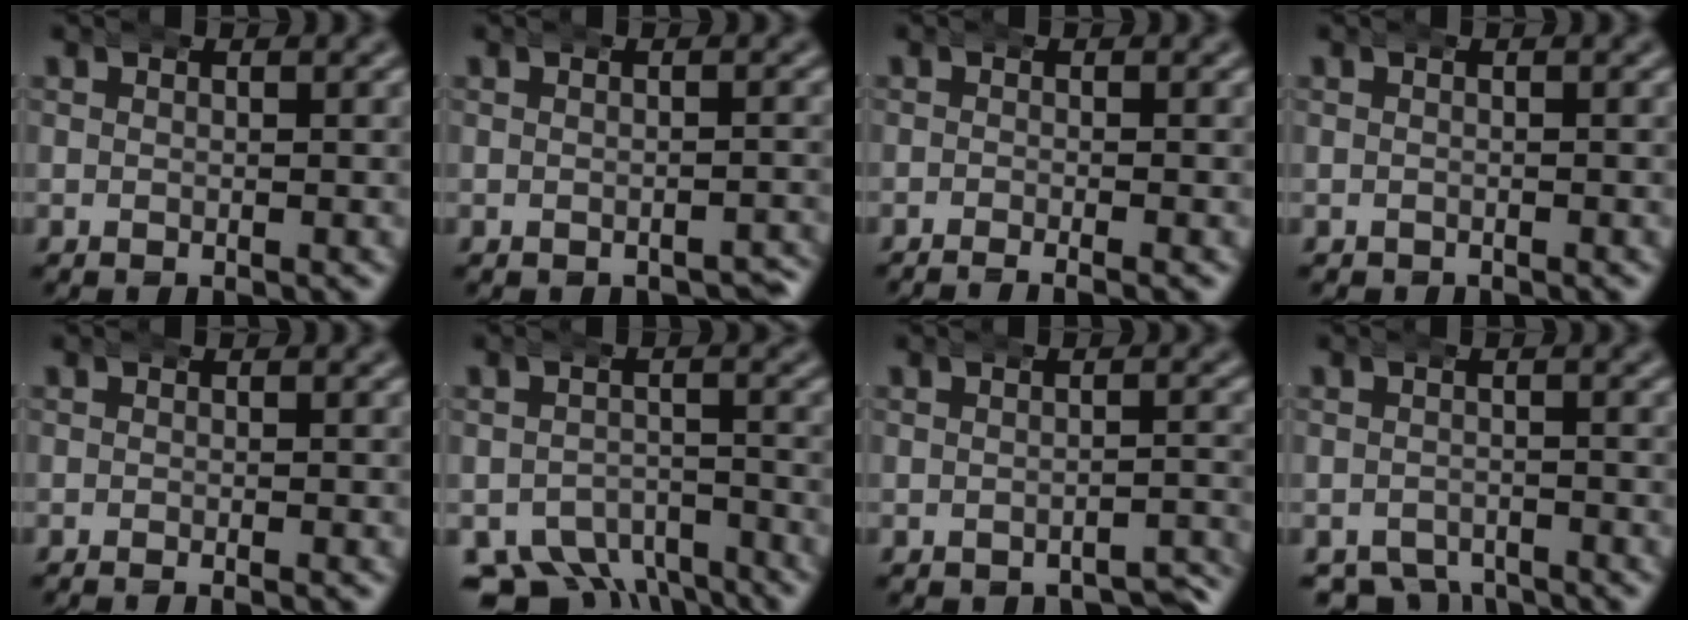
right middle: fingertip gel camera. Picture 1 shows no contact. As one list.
[{"total": 1.5, "force": [-1.3, 0.5, 0.3], "torque": [-0.001, 0.000, -0.020]}, {"total": 2.4, "force": [-2.3, 0.1, 0.8], "torque": [-0.005, -0.002, -0.040]}, {"total": 0.5, "force": [-0.4, 0.2, -0.2], "torque": [0.000, -0.007, 0.000]}, {"total": 0.8, "force": [-0.7, -0.1, 0.3], "torque": [-0.003, 0.000, -0.012]}, {"total": 7.7, "force": [-5.4, 4.7, 2.8], "torque": [-0.050, -0.040, -0.081]}, {"total": 2.8, "force": [-2.6, 0.8, 0.4], "torque": [-0.005, -0.004, -0.041]}, {"total": 4.8, "force": [-4.2, 2.1, 1.0], "torque": [-0.010, -0.023, -0.060]}]